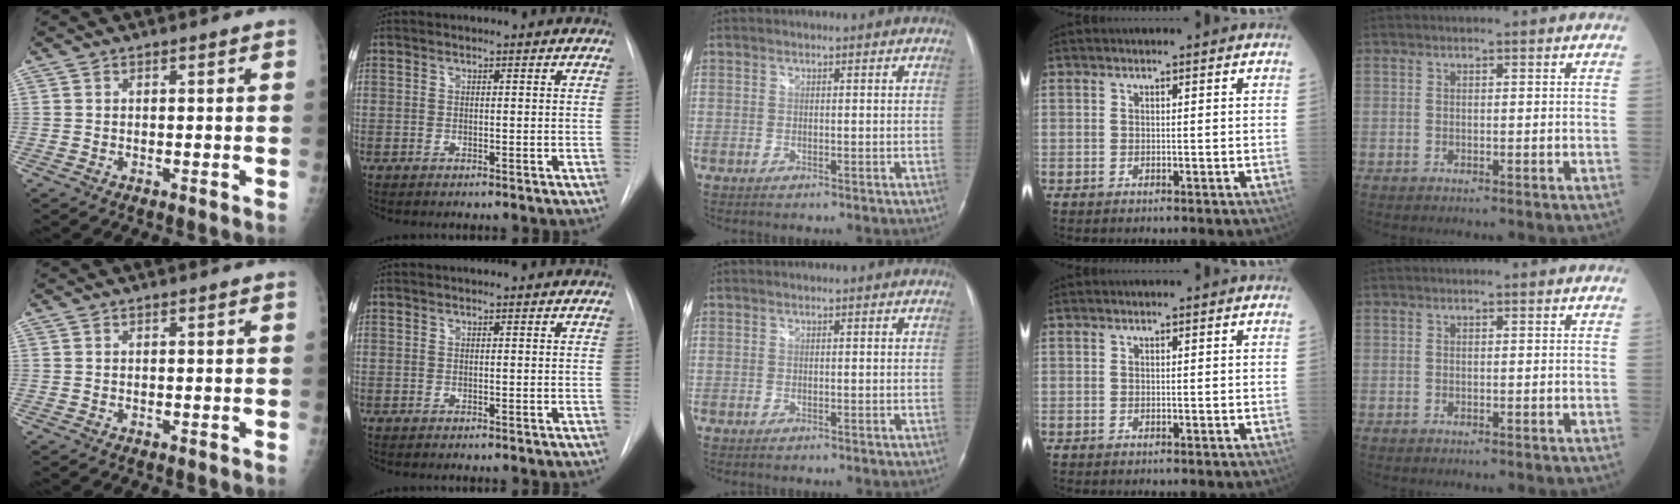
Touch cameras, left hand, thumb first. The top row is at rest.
{}